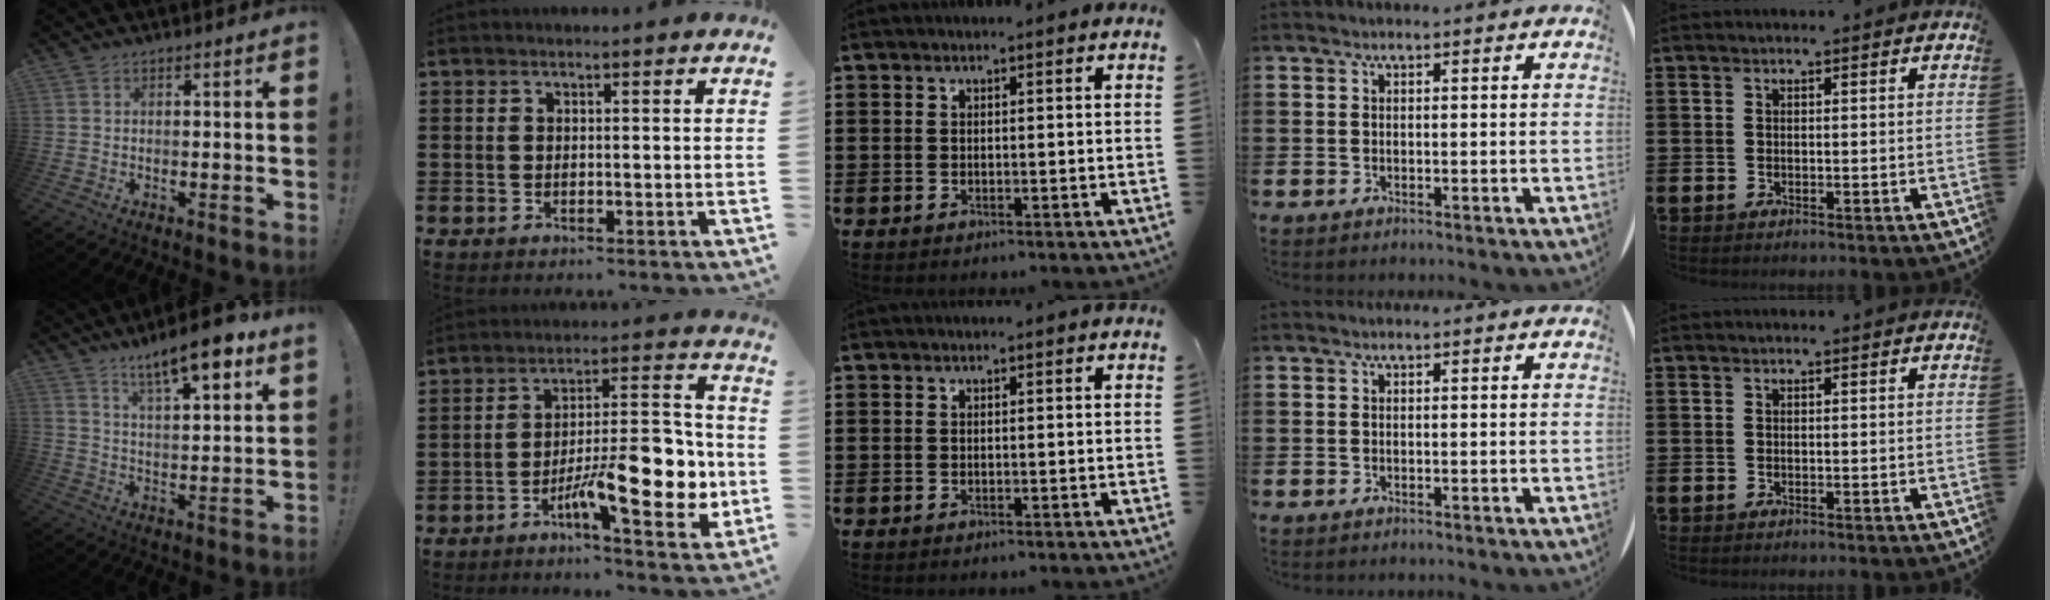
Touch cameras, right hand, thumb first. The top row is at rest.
{"thumb": {"total": 12.6, "force": [8.9, 2.0, 8.7], "torque": [-0.145, -0.051, 0.144]}, "index": {"total": 14.9, "force": [-5.1, 4.9, 13.1], "torque": [-0.188, 0.003, -0.084]}}